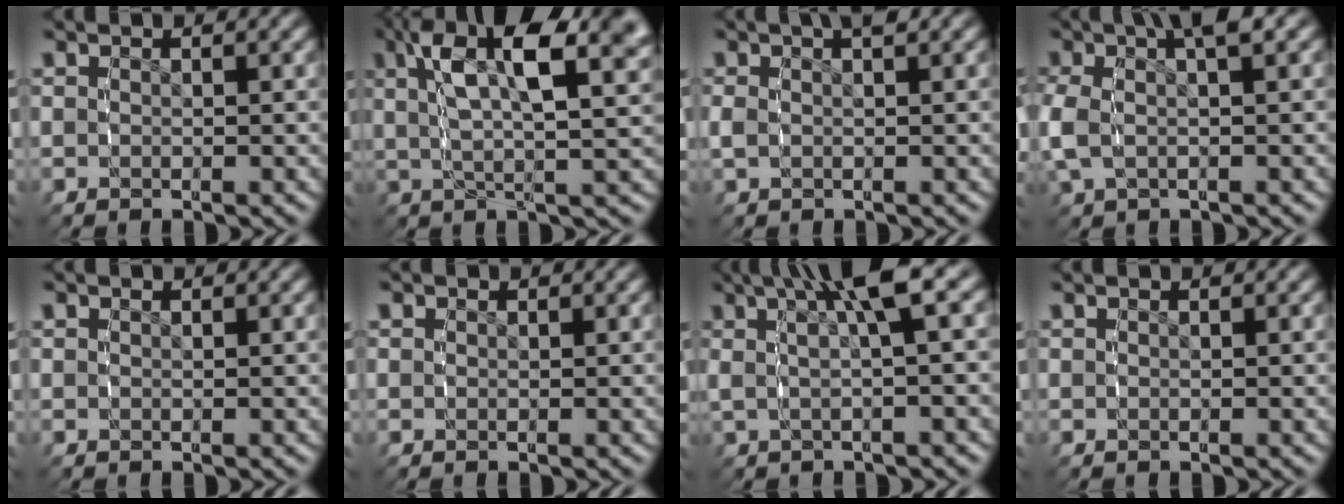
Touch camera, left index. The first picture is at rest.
{"total": 11.2, "force": [4.5, 4.1, 9.4], "torque": [-0.151, 0.014, 0.064]}
{"total": 1.9, "force": [0.6, 0.7, 1.7], "torque": [-0.037, 0.002, 0.012]}
{"total": 4.4, "force": [1.0, 1.9, 3.8], "torque": [-0.090, 0.002, 0.018]}
{"total": 0.5, "force": [0.3, 0.4, 0.2], "torque": [-0.006, -0.003, 0.008]}
{"total": 0.8, "force": [0.4, 0.7, 0.2], "torque": [-0.008, -0.004, 0.008]}
{"total": 6.9, "force": [3.3, 1.6, 5.8], "torque": [-0.089, 0.037, 0.039]}
{"total": 0.0}